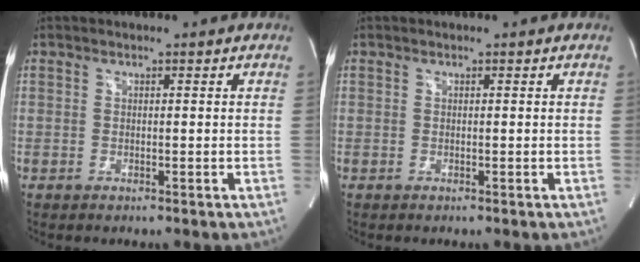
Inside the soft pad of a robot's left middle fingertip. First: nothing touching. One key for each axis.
{"total": 0.0}